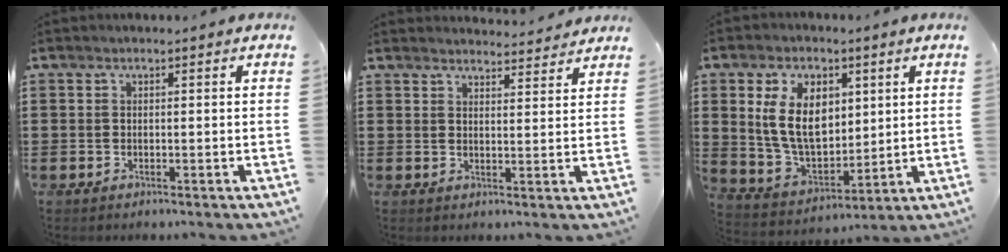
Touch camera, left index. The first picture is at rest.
{"total": 3.1, "force": [3.1, 0.2, 0.2], "torque": [-0.006, -0.018, 0.055]}
{"total": 10.9, "force": [3.4, 6.8, 7.8], "torque": [-0.184, 0.007, 0.060]}